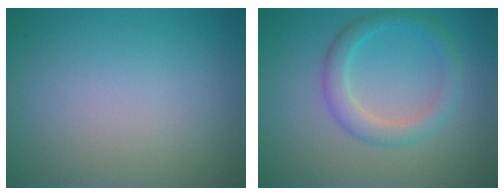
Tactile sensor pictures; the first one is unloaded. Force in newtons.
{"total": 3.0, "press": 3.0, "slide": 0.1}